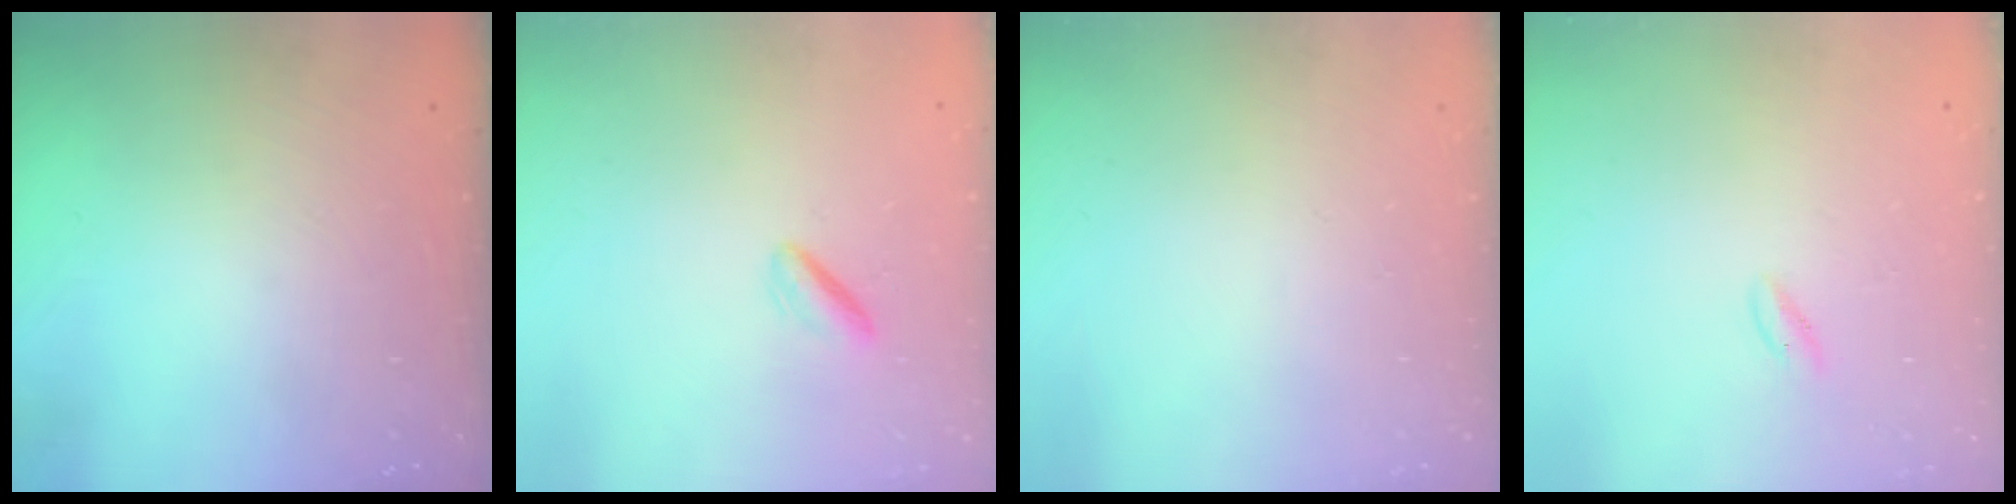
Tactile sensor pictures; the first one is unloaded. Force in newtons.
{"total": 1.2, "press": 0.8, "slide": 0.8}
{"total": 0.0}
{"total": 0.6, "press": 0.3, "slide": 0.5}